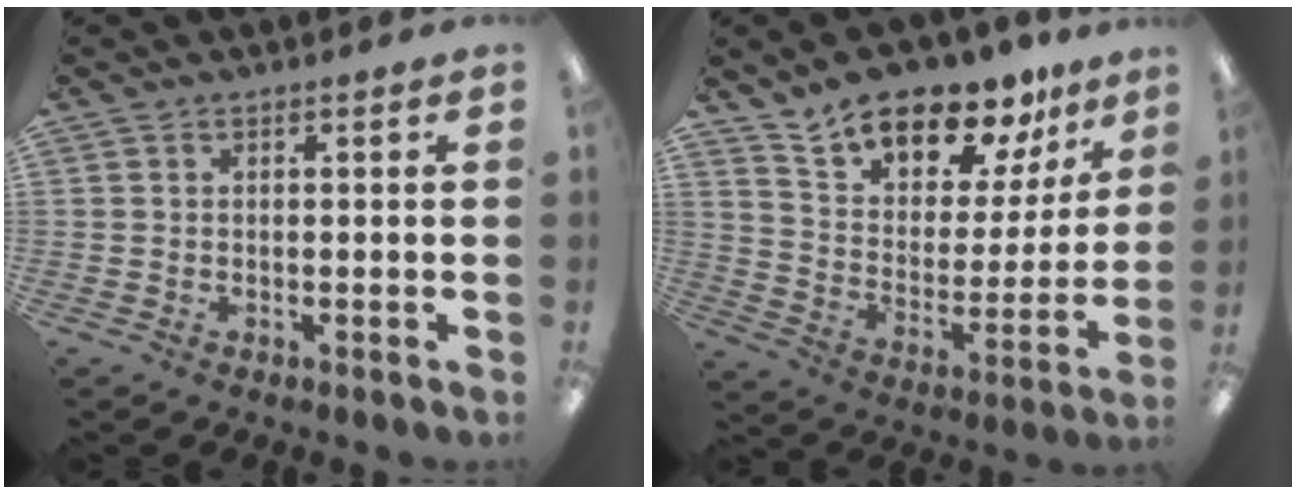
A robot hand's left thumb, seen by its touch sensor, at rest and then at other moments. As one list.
[{"total": 16.1, "force": [13.7, 6.5, 5.5], "torque": [-0.098, -0.108, 0.242]}]